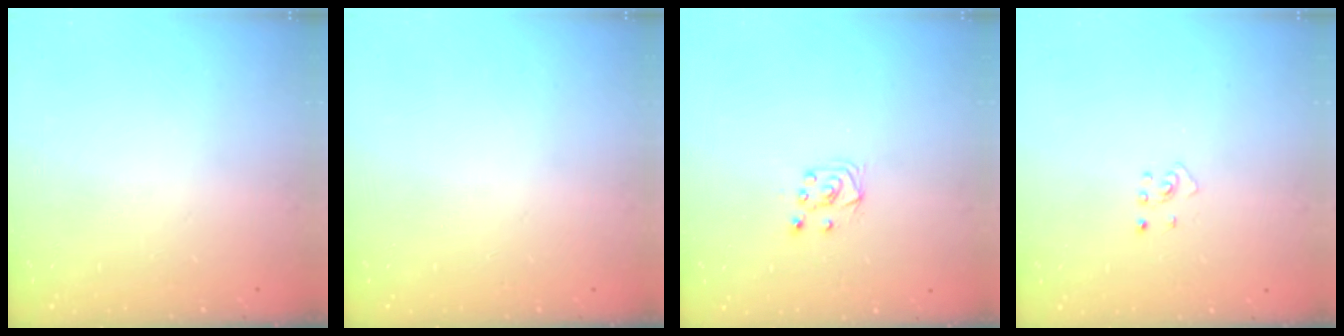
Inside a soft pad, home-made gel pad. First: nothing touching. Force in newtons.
{"total": 0.0}
{"total": 5.2, "press": 5.2, "slide": 0.4}
{"total": 2.7, "press": 2.7, "slide": 0.5}